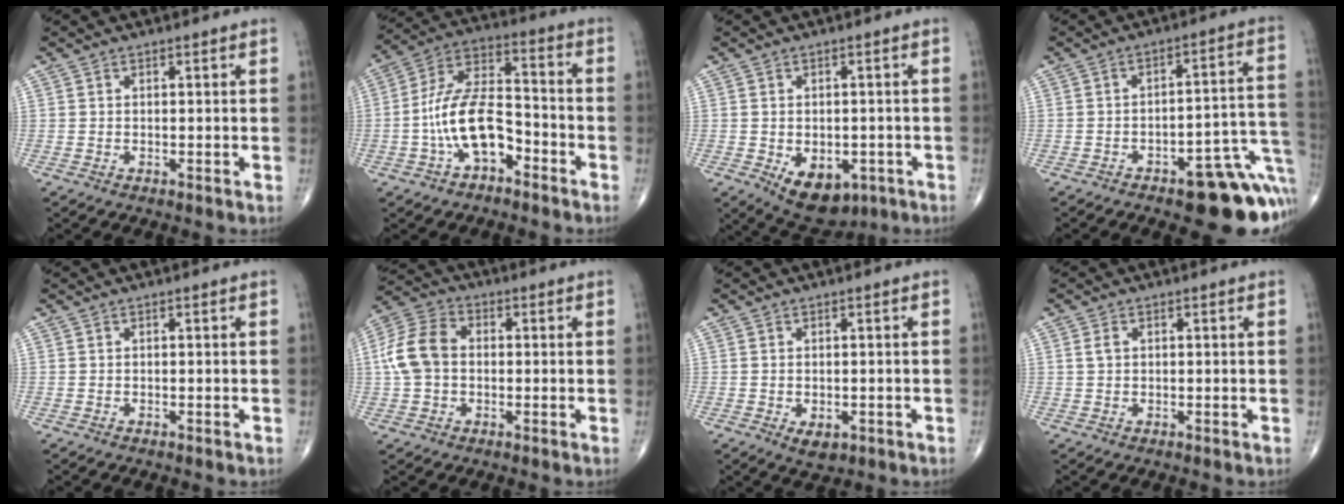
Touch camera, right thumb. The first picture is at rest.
{"total": 13.4, "force": [-4.8, 7.1, 10.3], "torque": [-0.188, 0.053, -0.090]}
{"total": 10.2, "force": [-4.0, 6.5, 6.8], "torque": [-0.081, 0.005, -0.043]}
{"total": 17.0, "force": [-7.9, 6.5, 13.5], "torque": [-0.086, 0.067, -0.091]}
{"total": 0.0}
{"total": 10.2, "force": [0.2, 7.5, 7.0], "torque": [-0.140, 0.029, -0.004]}
{"total": 3.2, "force": [-1.0, 2.0, 2.3], "torque": [-0.032, -0.004, -0.006]}
{"total": 1.8, "force": [0.5, 1.3, 1.1], "torque": [-0.023, 0.005, 0.011]}